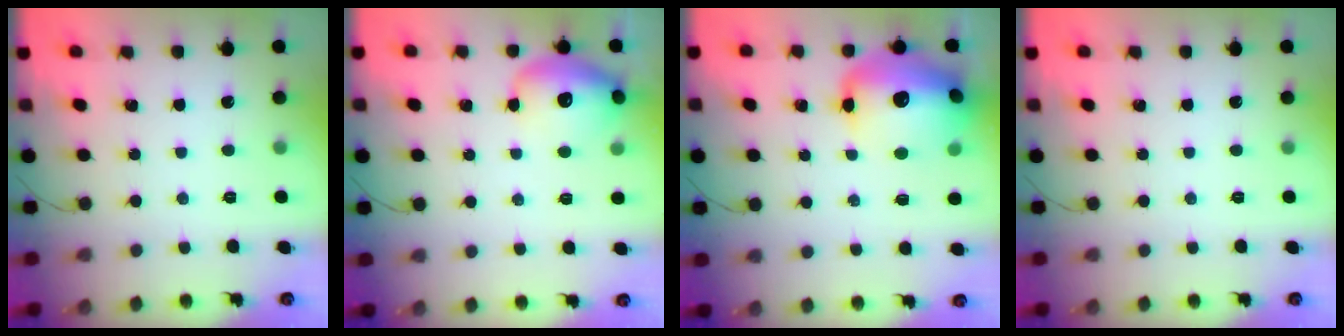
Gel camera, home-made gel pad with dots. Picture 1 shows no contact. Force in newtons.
{"total": 14.3, "press": 14.1, "slide": 2.1}
{"total": 22.1, "press": 20.7, "slide": 7.7}
{"total": 0.0}